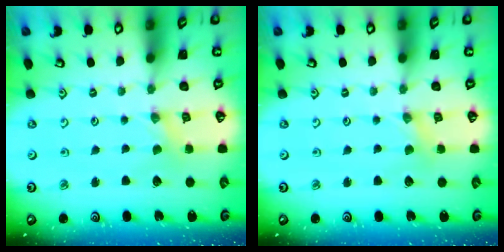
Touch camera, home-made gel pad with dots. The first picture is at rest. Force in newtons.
{"total": 1.0, "press": 1.0, "slide": 0.2}